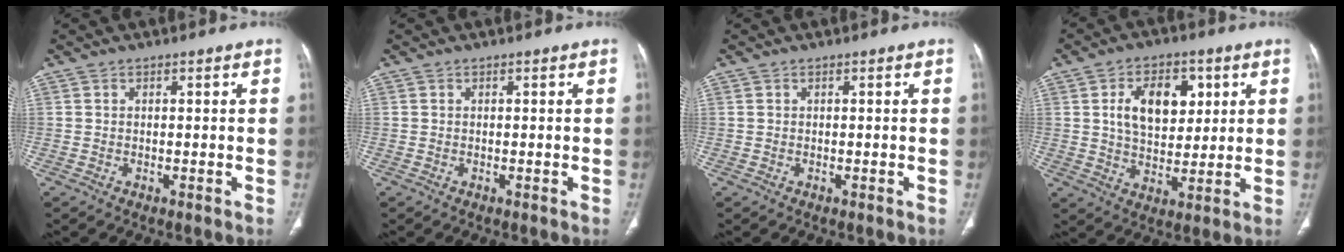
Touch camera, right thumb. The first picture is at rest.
{"total": 0.0}
{"total": 0.0}
{"total": 11.9, "force": [3.5, 7.5, 8.5], "torque": [-0.103, -0.009, 0.062]}